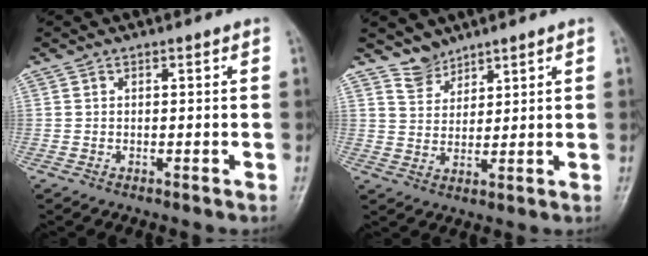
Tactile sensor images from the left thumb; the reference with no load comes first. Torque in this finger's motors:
{"motor_torque": [-0.41, 0.09, -0.08, -0.08, -0.04]}